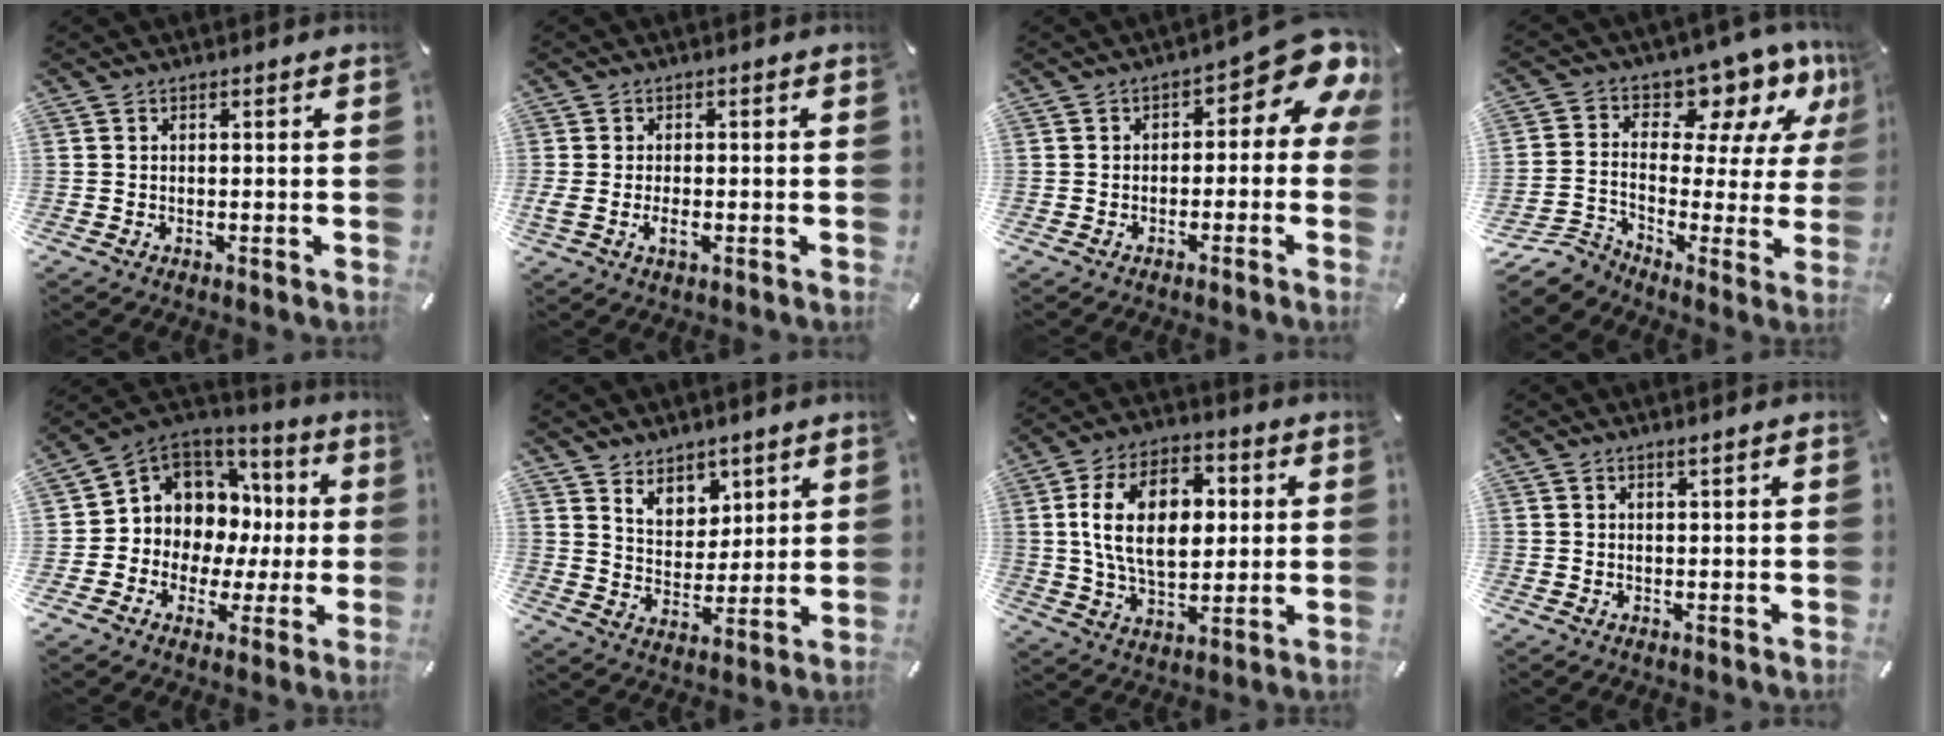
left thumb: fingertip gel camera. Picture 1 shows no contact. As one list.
[{"total": 3.9, "force": [-1.3, 2.0, 3.1], "torque": [-0.064, 0.001, -0.024]}, {"total": 8.9, "force": [2.8, 4.4, 7.2], "torque": [-0.082, -0.035, 0.046]}, {"total": 10.8, "force": [1.3, 9.3, 5.3], "torque": [-0.116, -0.025, 0.016]}, {"total": 8.7, "force": [1.6, 8.5, 0.9], "torque": [-0.025, -0.043, 0.045]}, {"total": 7.1, "force": [5.2, 4.9, 0.4], "torque": [-0.006, -0.039, 0.095]}, {"total": 16.7, "force": [2.7, 10.6, 12.5], "torque": [-0.240, 0.010, 0.041]}, {"total": 0.8, "force": [0.5, -0.1, 0.5], "torque": [-0.010, -0.001, 0.010]}]